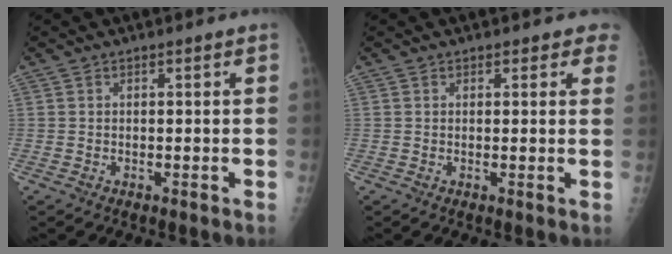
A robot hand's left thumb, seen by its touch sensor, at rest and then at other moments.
{"total": 2.9, "force": [2.3, 1.7, 0.4], "torque": [0.029, -0.009, 0.007]}